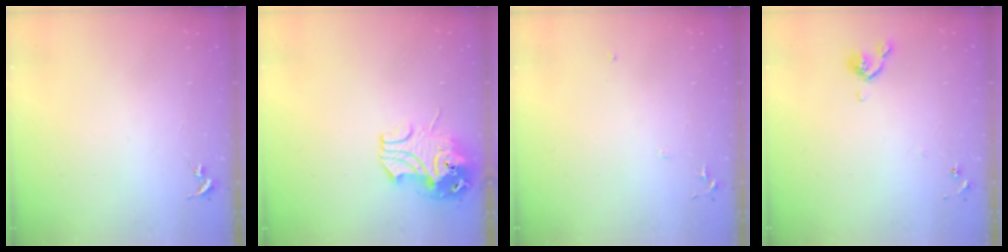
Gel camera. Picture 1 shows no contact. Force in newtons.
{"total": 11.0, "press": 10.9, "slide": 1.7}
{"total": 5.6, "press": 5.6, "slide": 0.7}
{"total": 5.3, "press": 5.1, "slide": 1.1}